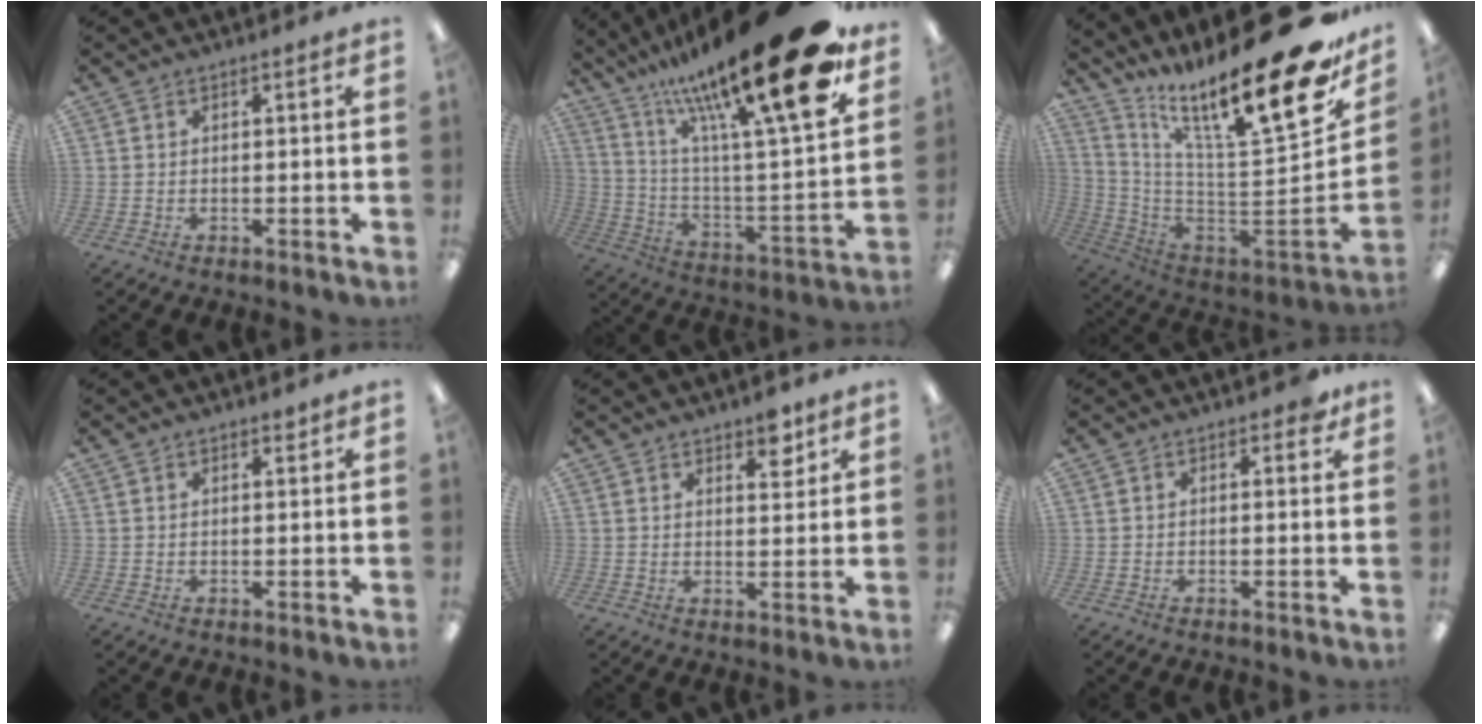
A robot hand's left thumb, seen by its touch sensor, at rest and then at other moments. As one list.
[{"total": 27.9, "force": [18.1, 5.4, 20.5], "torque": [-0.311, -0.121, 0.288]}, {"total": 25.5, "force": [16.6, 5.3, 18.7], "torque": [-0.243, -0.151, 0.266]}, {"total": 1.1, "force": [0.9, 0.4, 0.3], "torque": [0.002, -0.003, 0.016]}, {"total": 5.2, "force": [4.1, 2.3, 2.3], "torque": [-0.013, -0.024, 0.066]}, {"total": 2.0, "force": [1.2, 1.0, 1.2], "torque": [-0.011, -0.002, 0.017]}]